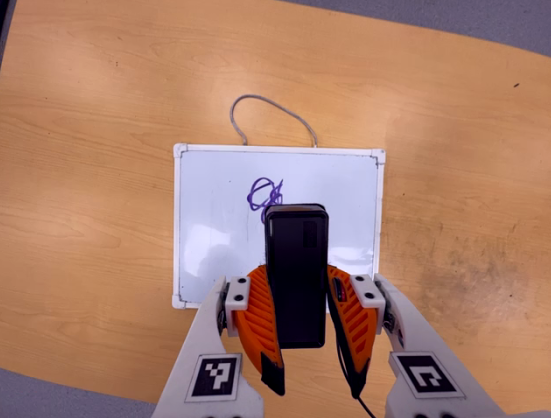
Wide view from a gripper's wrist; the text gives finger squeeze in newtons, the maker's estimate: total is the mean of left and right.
{"total": 8.2, "left": 6.3, "right": 10.1}